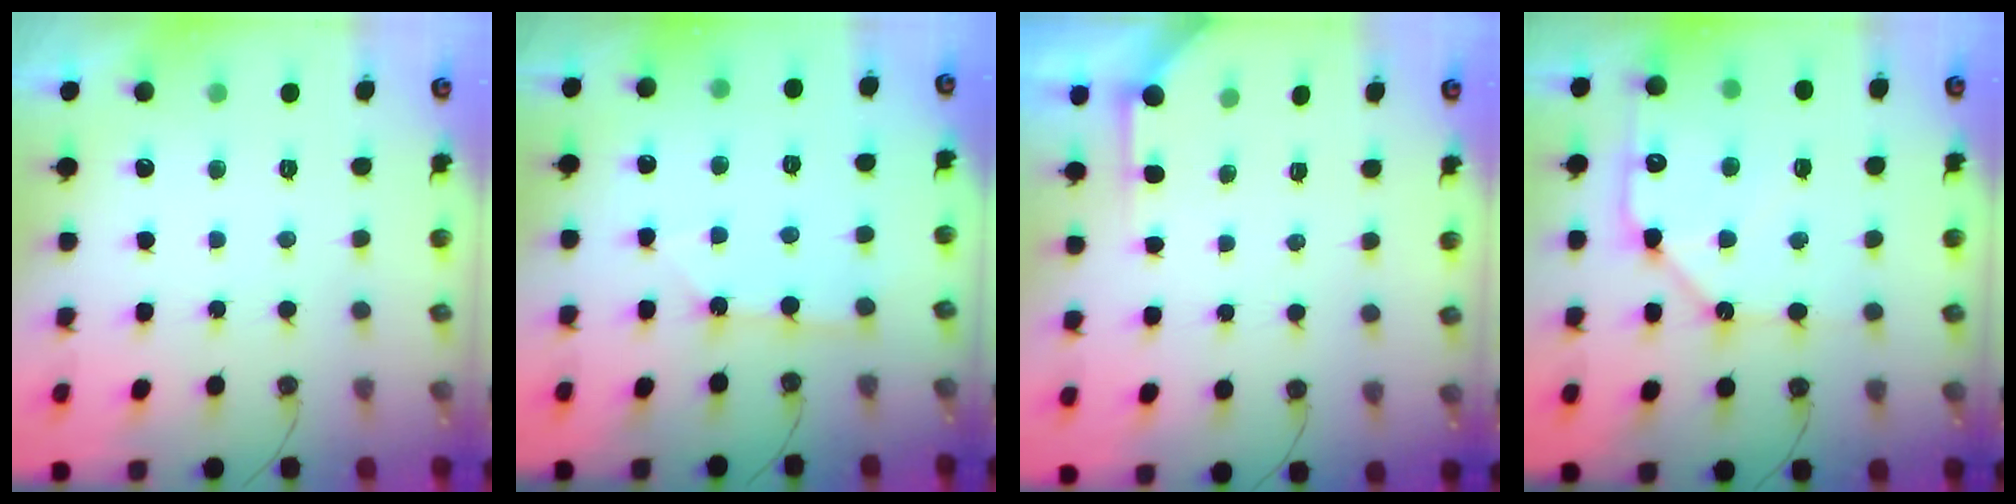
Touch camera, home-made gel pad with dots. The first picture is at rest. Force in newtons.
{"total": 2.7, "press": 2.7, "slide": 0.4}
{"total": 1.6, "press": 1.6, "slide": 0.3}
{"total": 13.8, "press": 13.7, "slide": 1.5}